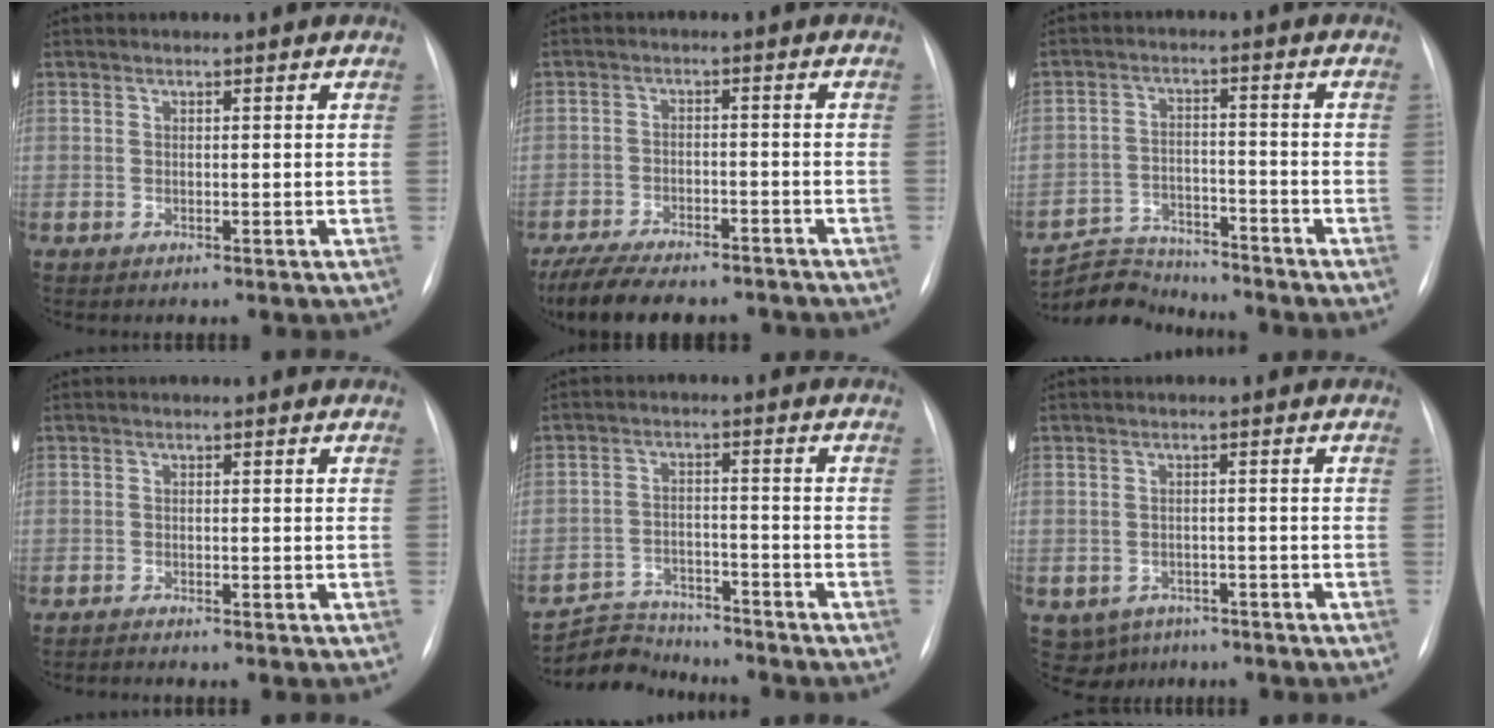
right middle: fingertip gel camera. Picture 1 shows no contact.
{"total": 14.4, "force": [-12.2, 4.4, 6.4], "torque": [-0.129, -0.006, -0.179]}
{"total": 7.5, "force": [-7.3, 1.5, -0.6], "torque": [0.006, 0.012, -0.129]}
{"total": 0.8, "force": [-0.7, -0.3, 0.1], "torque": [-0.004, -0.003, -0.014]}
{"total": 6.9, "force": [-6.6, 1.6, -0.8], "torque": [0.011, 0.009, -0.116]}
{"total": 4.9, "force": [-3.0, 3.8, 0.8], "torque": [-0.011, 0.006, -0.037]}